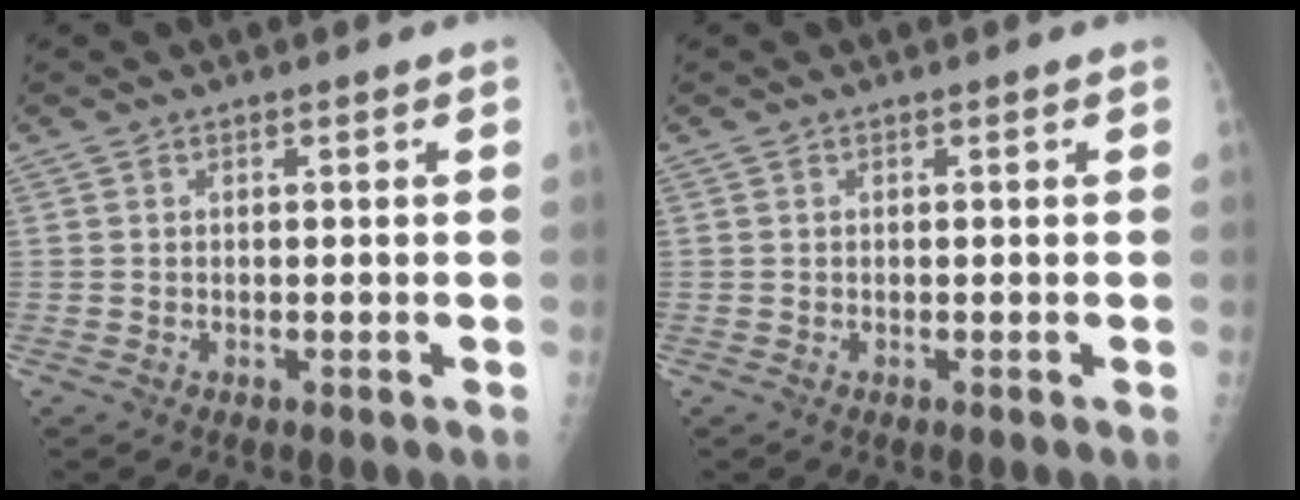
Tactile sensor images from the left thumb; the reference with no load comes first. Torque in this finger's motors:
{"motor_torque": [0.00, 0.00, 0.00, 0.00, 0.00]}